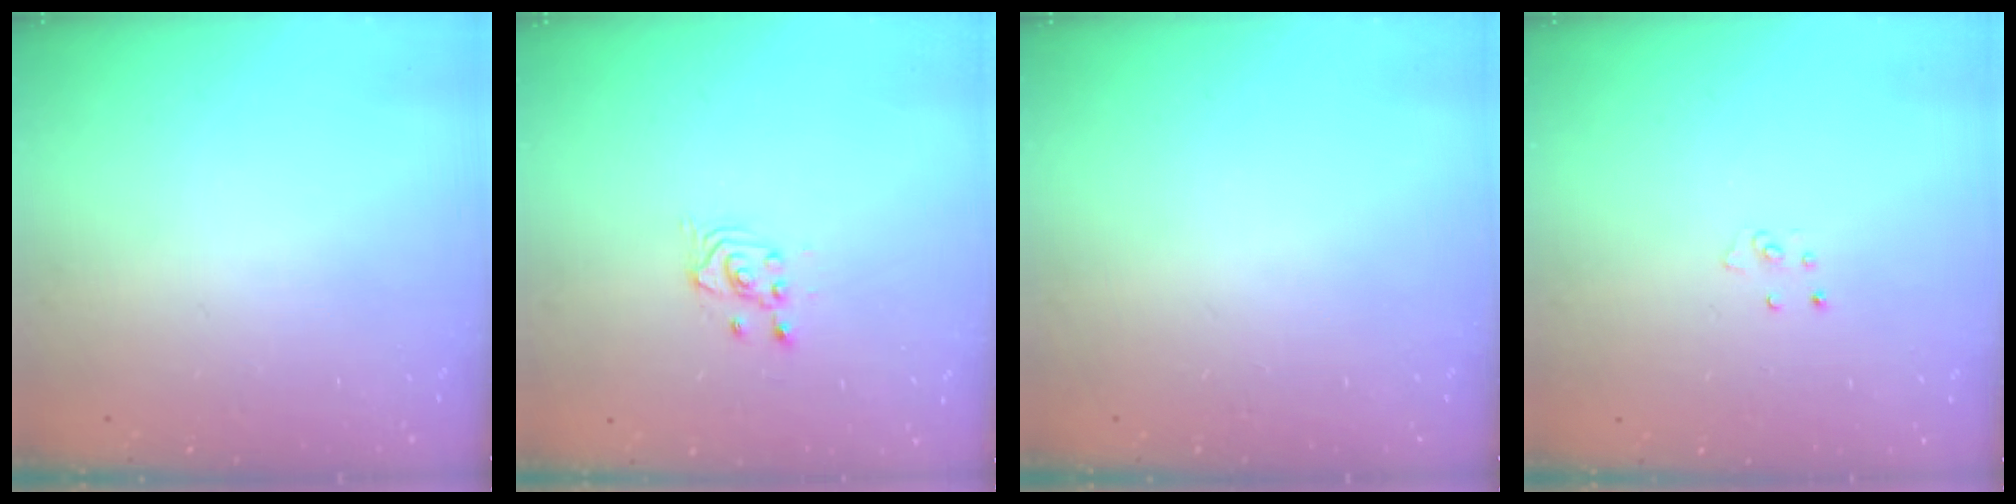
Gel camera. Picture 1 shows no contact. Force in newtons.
{"total": 2.7, "press": 2.7, "slide": 0.3}
{"total": 0.0}
{"total": 3.1, "press": 3.1, "slide": 0.2}